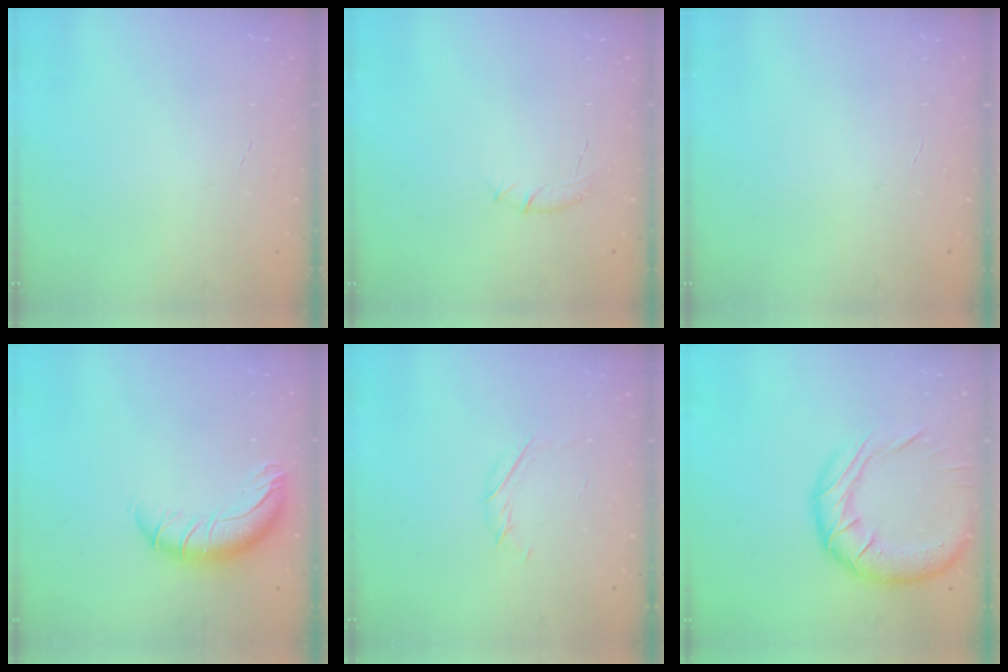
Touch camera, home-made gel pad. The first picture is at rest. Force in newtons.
{"total": 6.5, "press": 6.3, "slide": 1.6}
{"total": 0.0}
{"total": 10.9, "press": 10.4, "slide": 3.0}
{"total": 3.7, "press": 3.6, "slide": 0.7}
{"total": 20.6, "press": 20.4, "slide": 2.8}